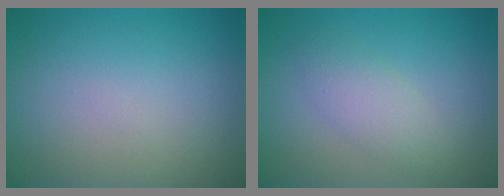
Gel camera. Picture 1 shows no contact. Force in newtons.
{"total": 2.5, "press": 2.5, "slide": 0.2}